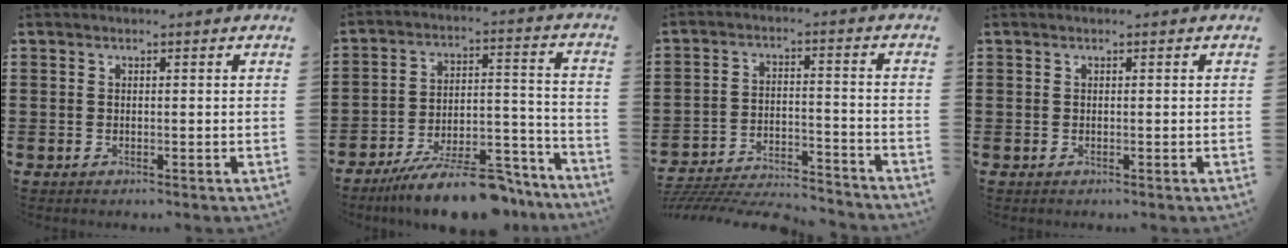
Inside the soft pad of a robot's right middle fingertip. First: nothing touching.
{"total": 12.7, "force": [-10.7, 2.0, 6.5], "torque": [-0.086, 0.043, -0.188]}
{"total": 6.3, "force": [-6.1, 0.6, 1.5], "torque": [-0.035, 0.002, -0.123]}
{"total": 0.0}